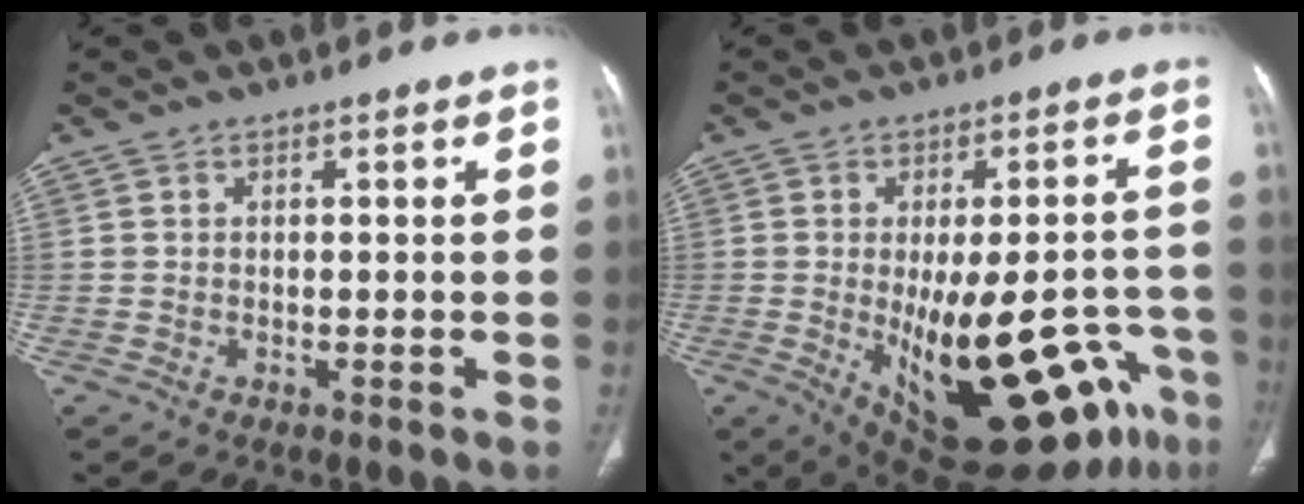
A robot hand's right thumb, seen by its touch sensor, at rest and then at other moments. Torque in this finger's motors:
{"motor_torque": [2.60, 2.41, 1.96, -0.80, 0.50]}